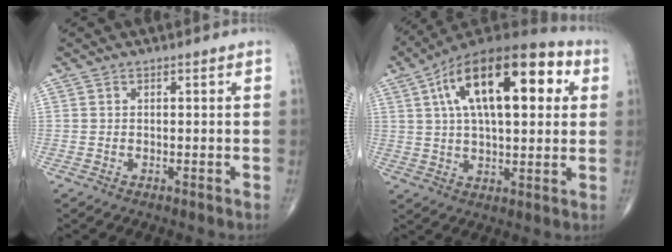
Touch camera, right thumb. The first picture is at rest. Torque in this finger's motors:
{"motor_torque": [0.30, 4.70, 2.18, 0.59, 0.22]}